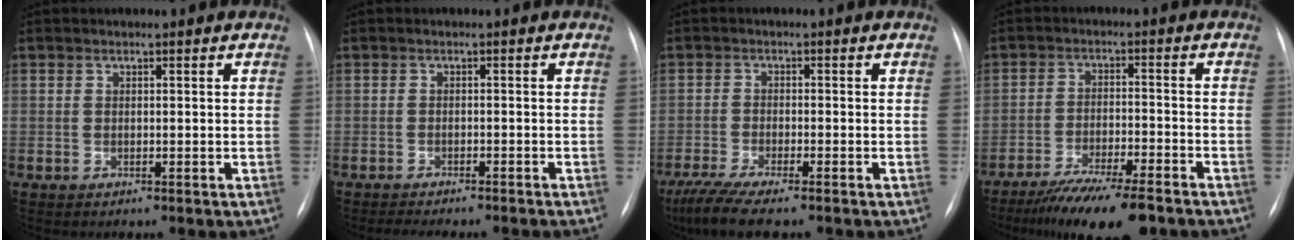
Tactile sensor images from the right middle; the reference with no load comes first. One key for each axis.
{"total": 8.1, "fx": -7.3, "fy": 0.7, "fz": 3.5, "tx": -0.041, "ty": -0.008, "tz": -0.093}
{"total": 7.1, "fx": -5.6, "fy": 0.5, "fz": 4.4, "tx": -0.085, "ty": -0.022, "tz": -0.095}
{"total": 11.8, "fx": -9.3, "fy": 1.4, "fz": 7.1, "tx": -0.113, "ty": -0.028, "tz": -0.149}